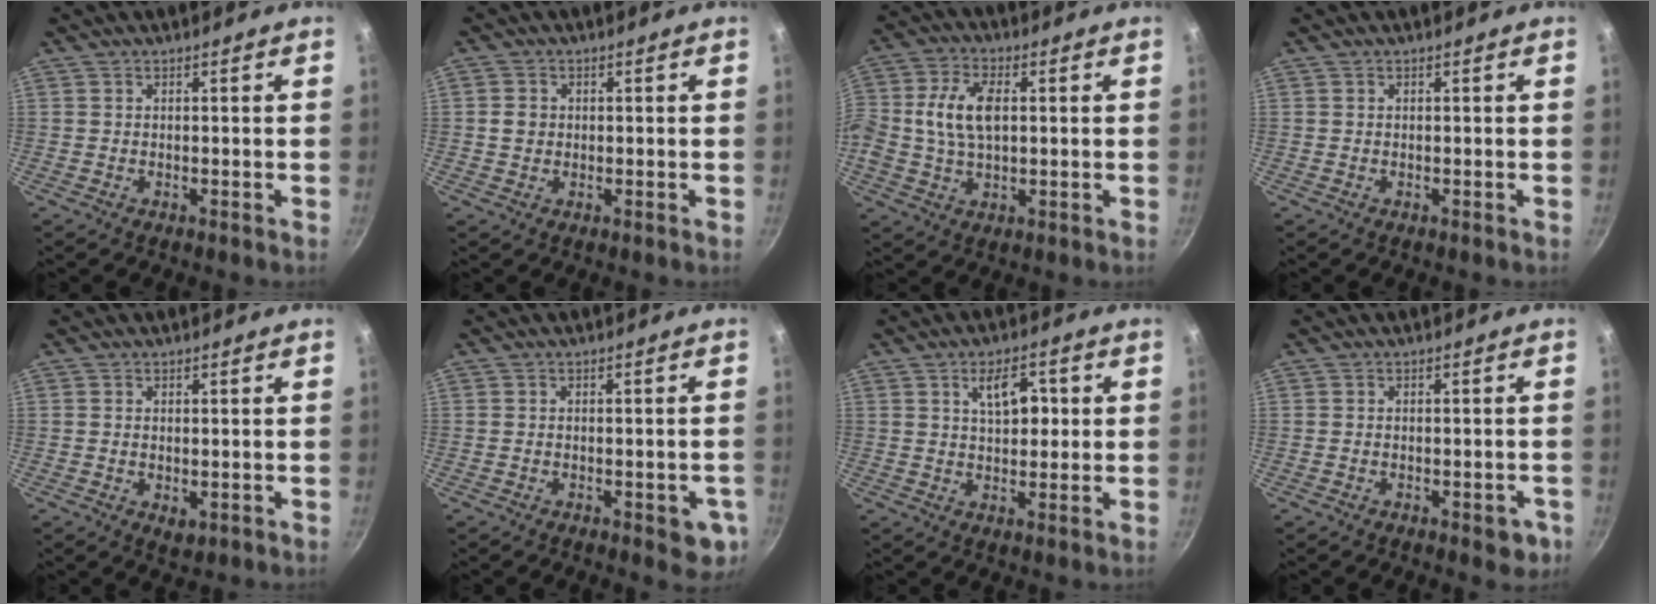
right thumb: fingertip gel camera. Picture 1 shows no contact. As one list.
[{"total": 2.7, "force": [0.1, 2.4, 1.3], "torque": [-0.014, 0.006, 0.000]}, {"total": 10.5, "force": [1.1, 6.5, 8.2], "torque": [-0.155, 0.019, 0.012]}, {"total": 0.0}, {"total": 2.6, "force": [-0.3, 1.5, 2.0], "torque": [-0.031, -0.009, -0.002]}, {"total": 7.0, "force": [-2.5, 2.4, 6.0], "torque": [-0.056, 0.004, -0.029]}, {"total": 7.2, "force": [1.9, 3.9, 5.7], "torque": [-0.069, -0.002, 0.027]}, {"total": 3.9, "force": [-1.8, 1.9, 3.0], "torque": [-0.027, 0.009, -0.016]}]